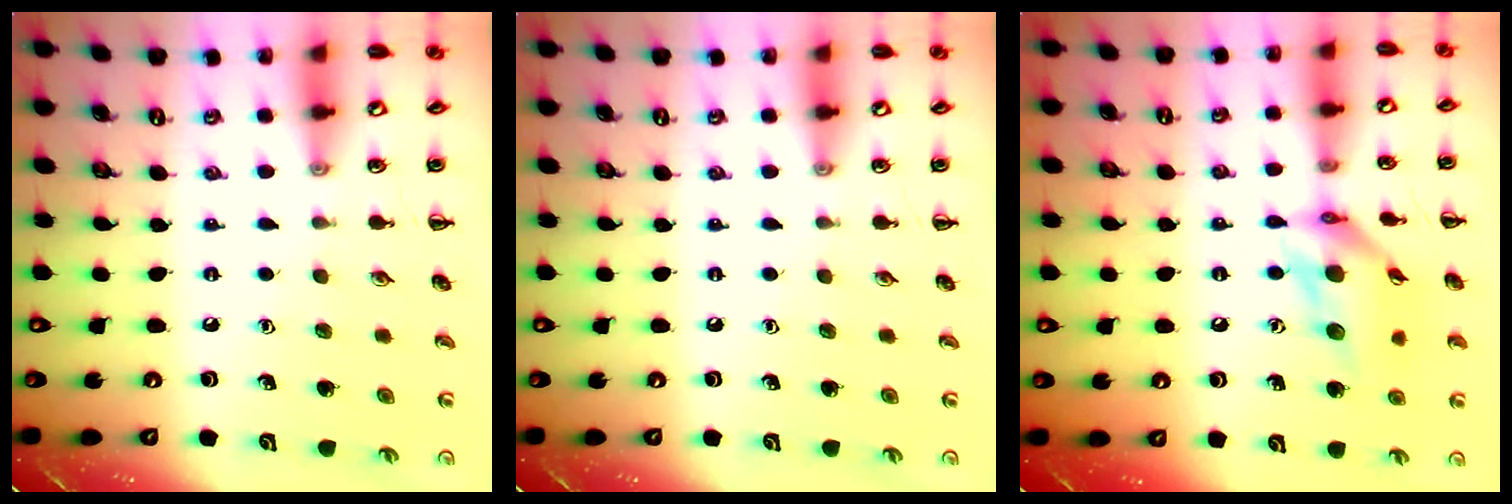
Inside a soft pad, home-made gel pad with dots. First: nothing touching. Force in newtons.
{"total": 0.0}
{"total": 15.3, "press": 15.0, "slide": 3.1}